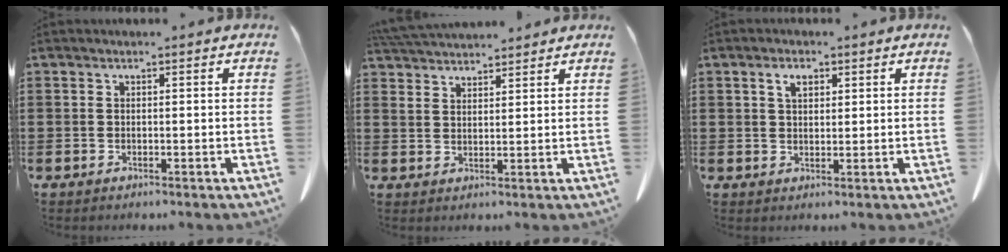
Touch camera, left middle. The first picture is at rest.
{"total": 4.5, "force": [4.3, 0.6, 1.0], "torque": [-0.031, -0.010, 0.082]}
{"total": 2.7, "force": [1.3, 1.4, 1.9], "torque": [-0.036, 0.004, 0.021]}